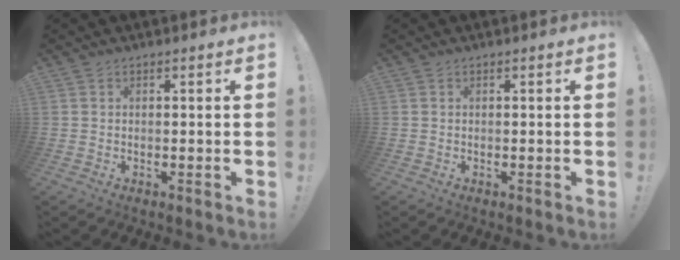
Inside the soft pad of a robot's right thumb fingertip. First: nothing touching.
{"total": 0.0}